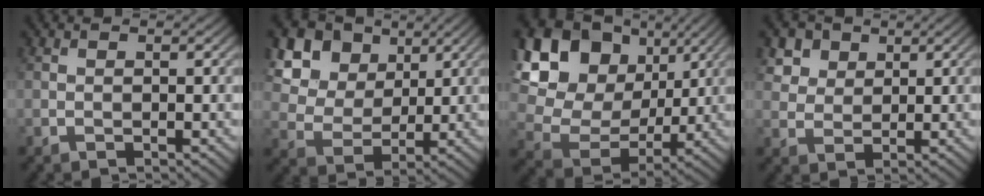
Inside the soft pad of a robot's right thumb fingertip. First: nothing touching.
{"total": 14.3, "force": [7.4, 10.0, 6.9], "torque": [-0.199, 0.022, 0.161]}
{"total": 19.0, "force": [7.4, 14.3, 10.0], "torque": [-0.280, 0.050, 0.168]}
{"total": 4.6, "force": [2.9, 3.2, 1.7], "torque": [-0.050, -0.013, 0.069]}